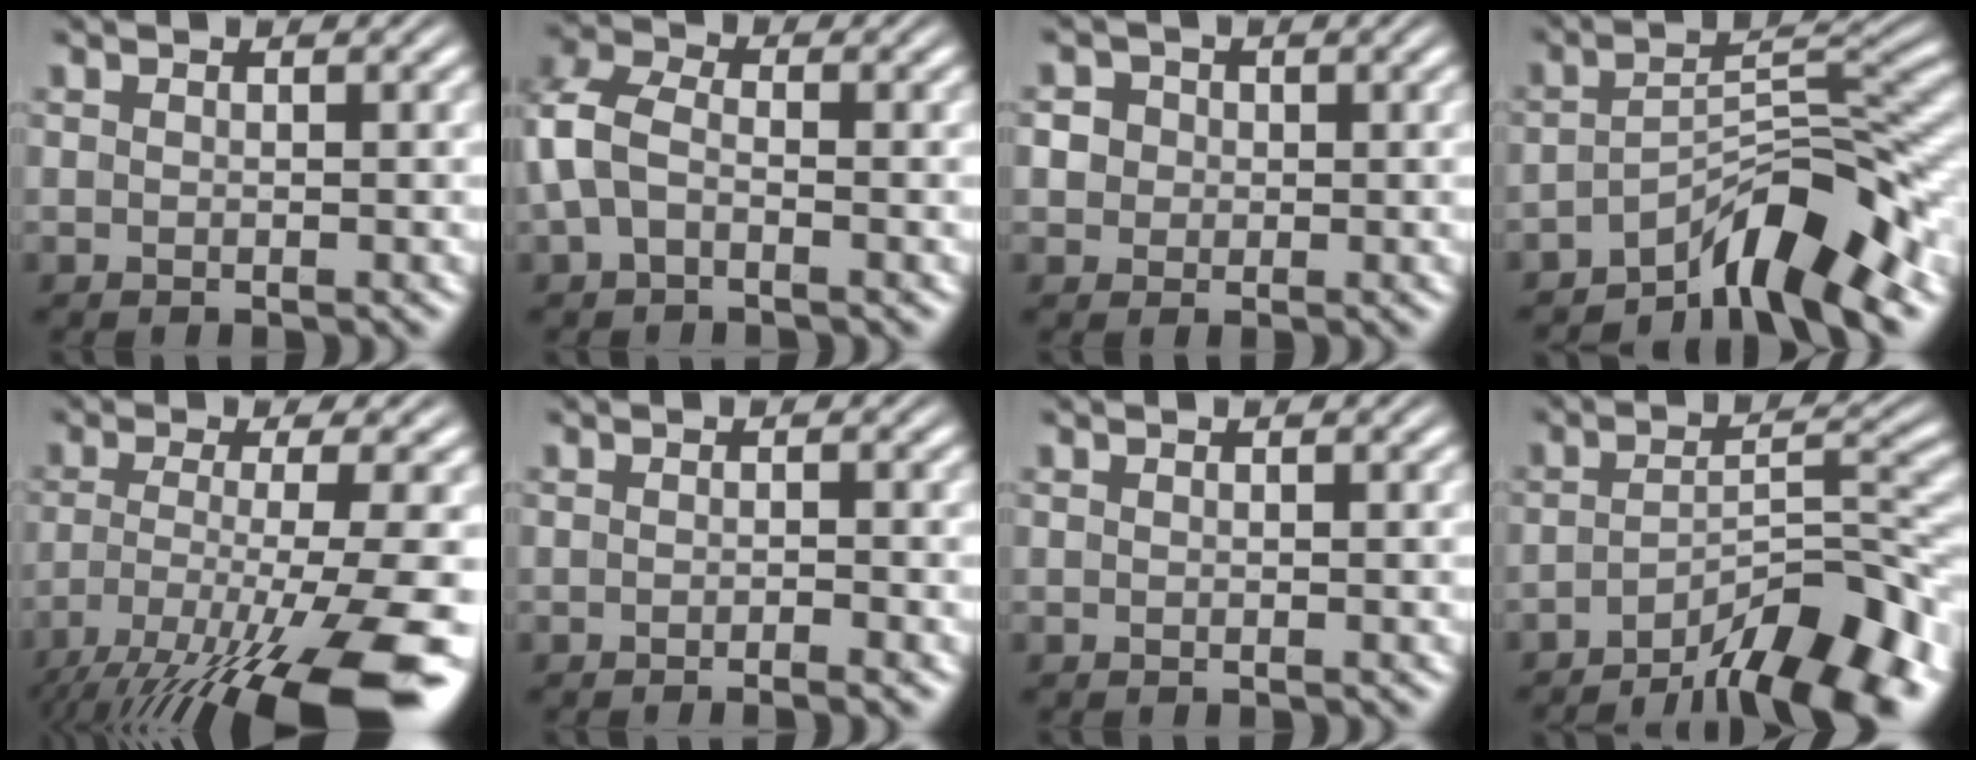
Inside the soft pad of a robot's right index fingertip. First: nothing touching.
{"total": 5.1, "force": [-0.3, 4.1, 3.0], "torque": [-0.082, -0.006, -0.010]}
{"total": 4.5, "force": [0.4, 4.2, 1.7], "torque": [-0.042, -0.006, 0.005]}
{"total": 7.8, "force": [-4.8, 2.0, 5.8], "torque": [-0.083, -0.010, -0.071]}
{"total": 11.5, "force": [-5.5, 3.4, 9.5], "torque": [-0.157, -0.040, -0.060]}
{"total": 1.2, "force": [-1.0, -0.3, 0.5], "torque": [-0.006, 0.000, -0.020]}
{"total": 0.0}
{"total": 9.9, "force": [-7.0, 2.8, 6.5], "torque": [-0.073, -0.010, -0.101]}